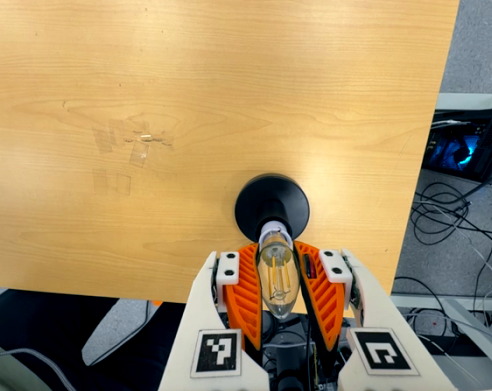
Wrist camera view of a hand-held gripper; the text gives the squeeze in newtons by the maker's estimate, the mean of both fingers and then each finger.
{"total": 17.7, "left": 16.5, "right": 18.9}